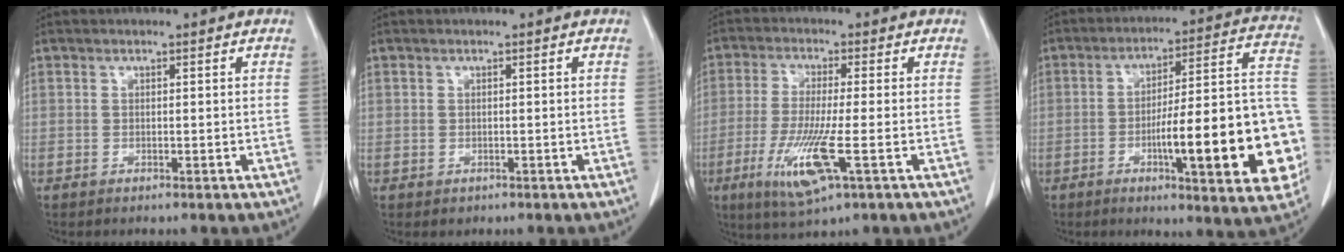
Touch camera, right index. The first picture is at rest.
{"total": 0.9, "force": [-0.2, 0.9, 0.1], "torque": [0.001, 0.004, -0.002]}
{"total": 9.9, "force": [-3.5, 0.6, 9.2], "torque": [-0.189, -0.028, -0.066]}
{"total": 22.4, "force": [-5.9, 3.5, 21.4], "torque": [-0.222, 0.024, -0.074]}